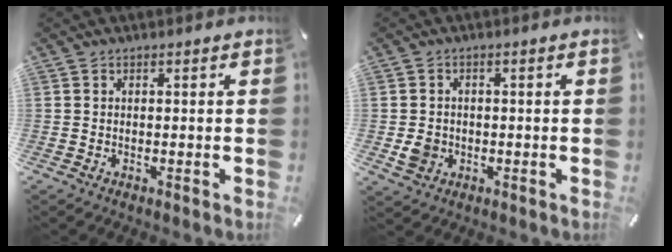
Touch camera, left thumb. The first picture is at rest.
{"total": 4.1, "force": [-0.8, 3.7, 1.7], "torque": [-0.019, -0.003, -0.017]}